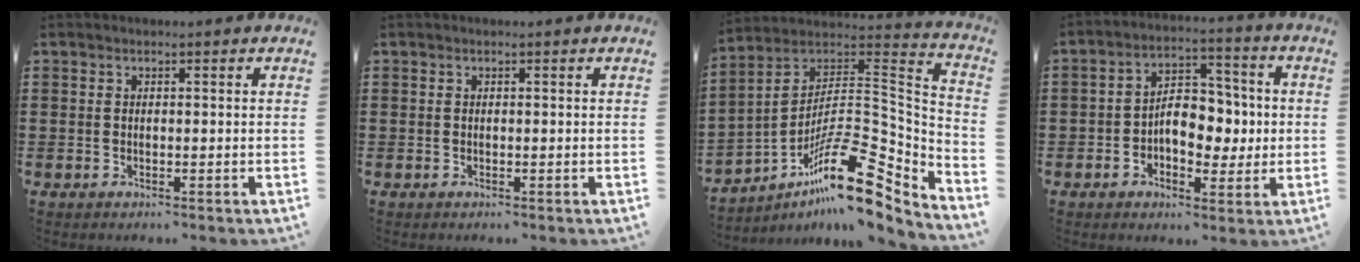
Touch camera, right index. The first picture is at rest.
{"total": 0.0}
{"total": 17.3, "force": [-10.4, 5.2, 12.8], "torque": [-0.201, 0.017, -0.185]}
{"total": 7.1, "force": [-0.6, 5.0, 5.0], "torque": [-0.070, 0.005, -0.019]}